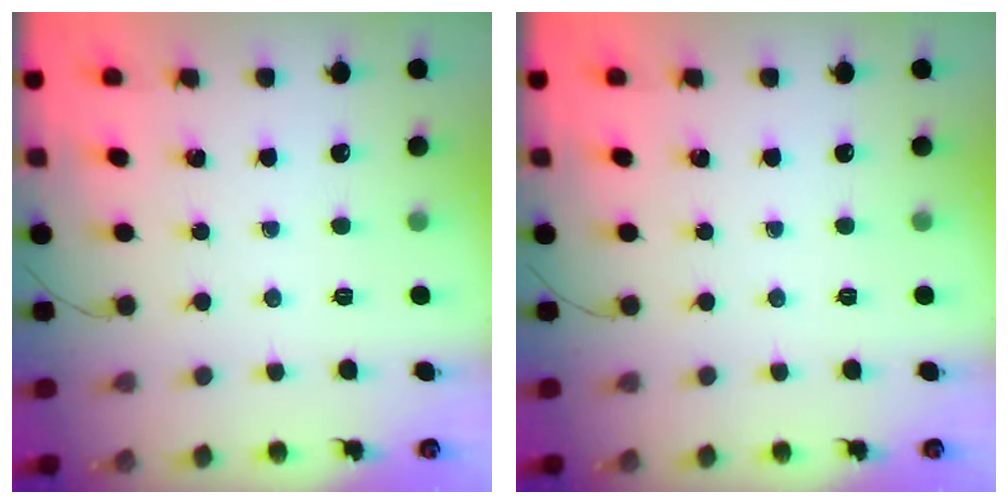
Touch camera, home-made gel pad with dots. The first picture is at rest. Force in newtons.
{"total": 0.0}